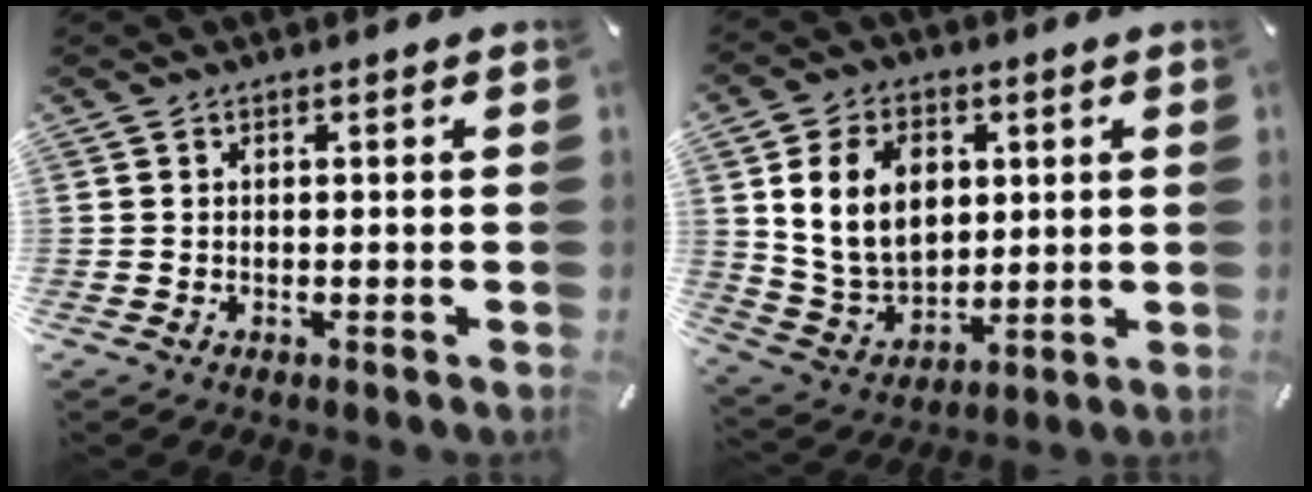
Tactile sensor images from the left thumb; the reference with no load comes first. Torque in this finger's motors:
{"motor_torque": [2.02, 2.99, 1.48, 0.08, 0.24]}